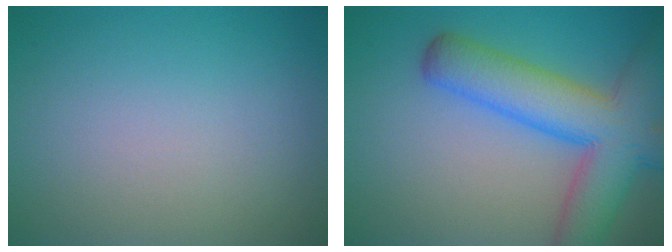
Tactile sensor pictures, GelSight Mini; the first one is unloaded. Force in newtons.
{"total": 9.3, "press": 9.3, "slide": 0.7}